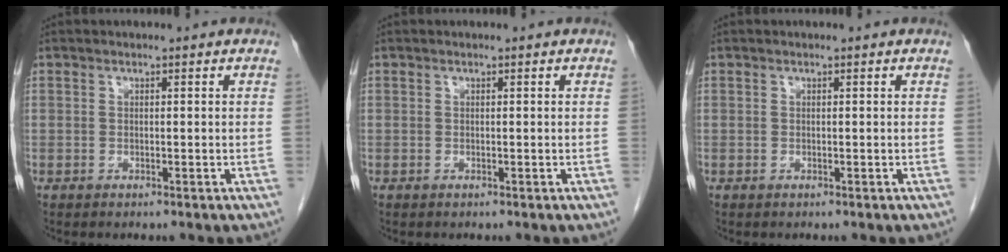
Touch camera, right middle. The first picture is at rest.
{"total": 0.0}
{"total": 0.0}